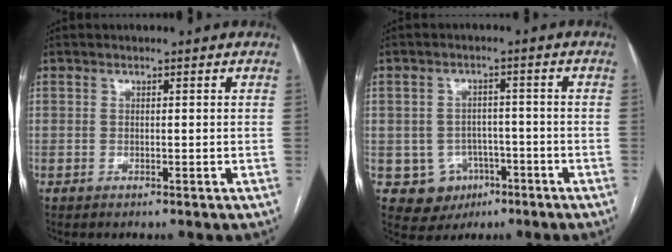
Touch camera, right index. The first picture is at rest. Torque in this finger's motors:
{"motor_torque": [-0.29, 0.03, -0.52, -0.21]}